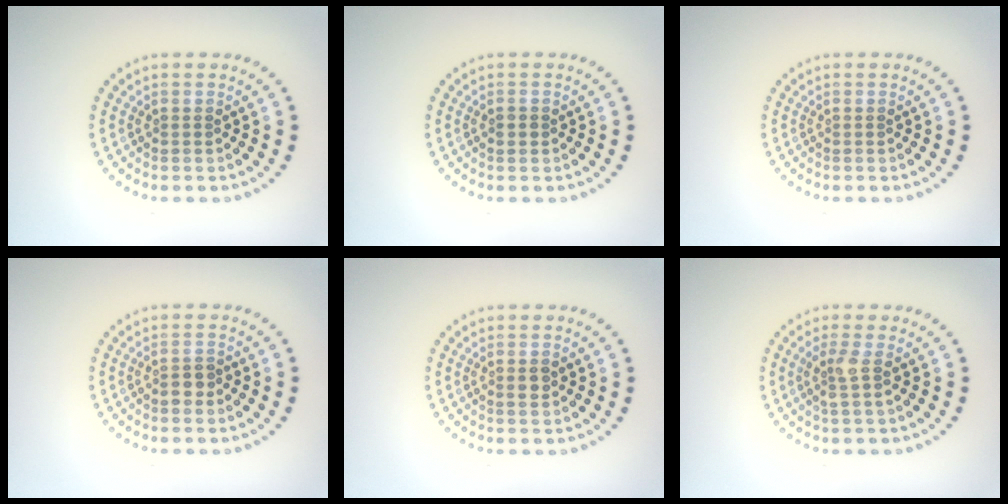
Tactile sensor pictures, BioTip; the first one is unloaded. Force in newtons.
{"total": 1.1, "press": 1.0, "slide": 0.2}
{"total": 0.0}
{"total": 1.4, "press": 1.3, "slide": 0.6}
{"total": 1.1, "press": 1.0, "slide": 0.2}
{"total": 1.7, "press": 1.4, "slide": 1.0}